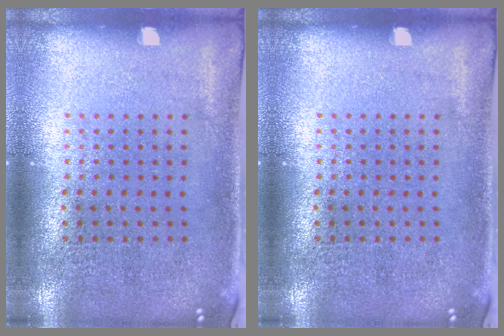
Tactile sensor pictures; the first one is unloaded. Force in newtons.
{"total": 0.0}